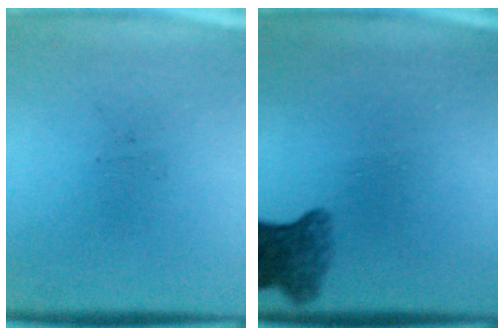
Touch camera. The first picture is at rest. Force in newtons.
{"total": 5.7}